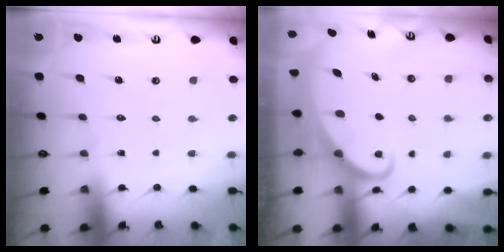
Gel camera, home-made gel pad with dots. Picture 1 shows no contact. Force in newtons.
{"total": 2.6, "press": 2.6, "slide": 0.5}